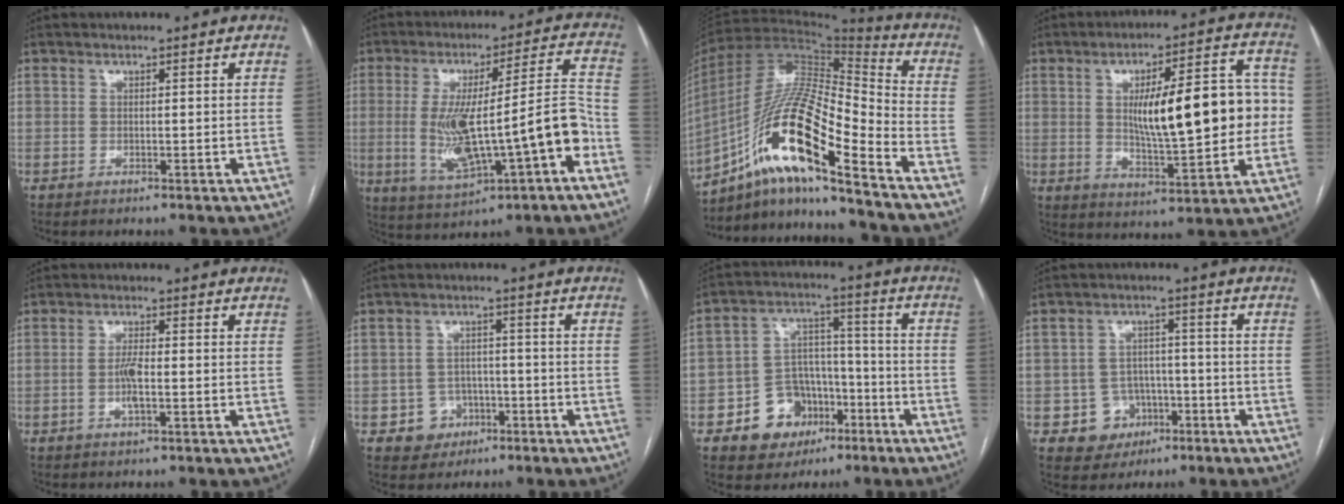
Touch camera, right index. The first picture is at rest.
{"total": 16.9, "force": [-4.2, 2.7, 16.1], "torque": [-0.284, 0.017, -0.052]}
{"total": 18.9, "force": [-10.4, 2.3, 15.6], "torque": [-0.312, 0.004, -0.184]}
{"total": 17.3, "force": [1.0, 4.4, 16.7], "torque": [-0.244, 0.027, 0.023]}
{"total": 3.2, "force": [-0.7, 0.6, 3.1], "torque": [-0.066, -0.002, -0.015]}
{"total": 5.2, "force": [-2.3, 4.6, 0.5], "torque": [-0.001, 0.014, -0.029]}
{"total": 10.9, "force": [-5.2, 8.6, 4.2], "torque": [-0.068, 0.033, -0.076]}
{"total": 6.7, "force": [-2.7, 6.0, 1.0], "torque": [-0.010, 0.015, -0.033]}